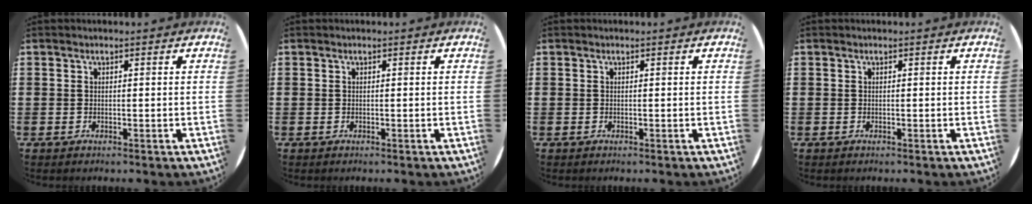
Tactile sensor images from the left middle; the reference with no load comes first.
{"total": 0.0}
{"total": 0.0}
{"total": 0.0}